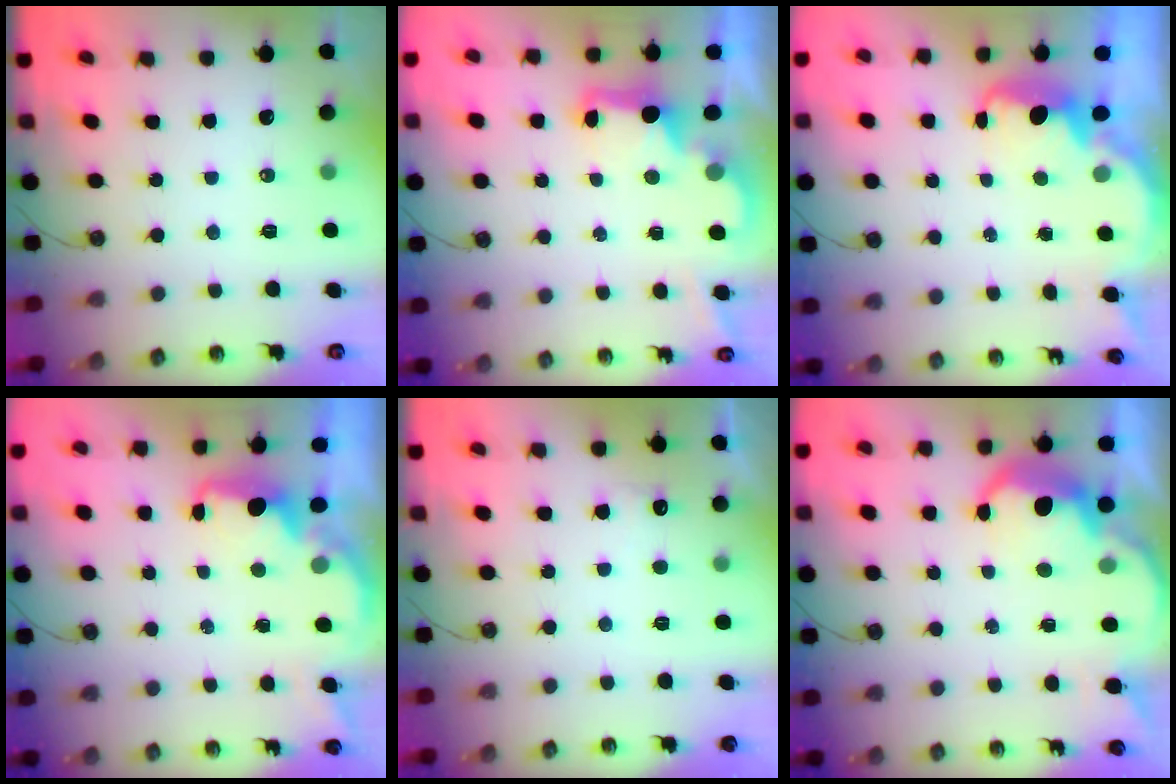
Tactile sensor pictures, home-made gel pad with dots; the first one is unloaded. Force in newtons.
{"total": 2.7, "press": 2.6, "slide": 0.5}
{"total": 2.8, "press": 2.8, "slide": 0.4}
{"total": 2.2, "press": 2.0, "slide": 0.8}
{"total": 3.8, "press": 3.7, "slide": 1.1}
{"total": 6.7, "press": 6.6, "slide": 0.9}